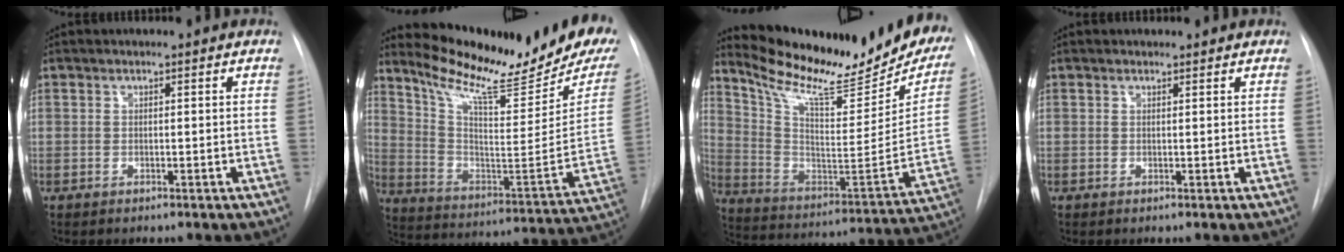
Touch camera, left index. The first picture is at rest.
{"total": 22.9, "force": [19.5, 2.2, 11.8], "torque": [-0.194, -0.074, 0.291]}
{"total": 27.2, "force": [22.7, 6.0, 13.8], "torque": [-0.223, -0.050, 0.327]}
{"total": 0.9, "force": [0.9, 0.3, 0.0], "torque": [-0.005, 0.000, 0.011]}